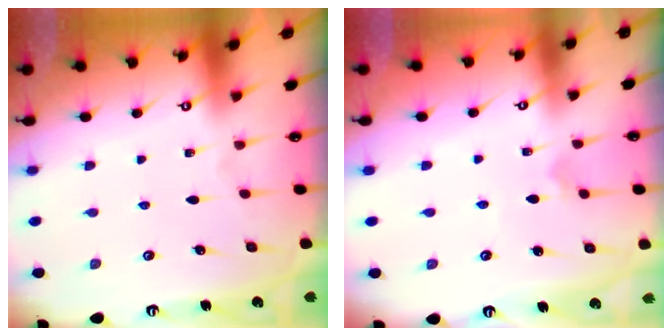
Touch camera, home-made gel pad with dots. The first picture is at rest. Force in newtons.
{"total": 2.7, "press": 2.7, "slide": 0.3}